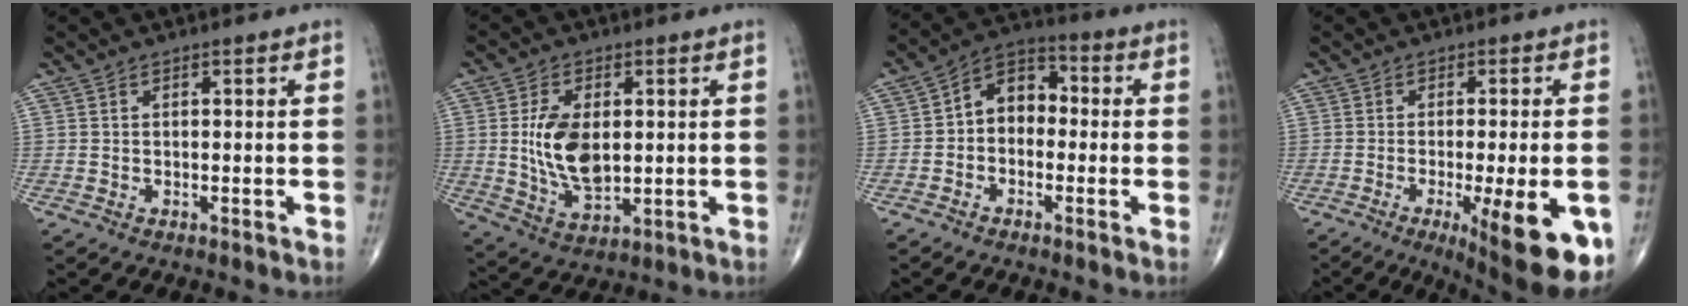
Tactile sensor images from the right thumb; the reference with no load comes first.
{"total": 11.0, "force": [0.9, 6.1, 9.1], "torque": [-0.166, -0.014, 0.027]}
{"total": 7.9, "force": [-0.6, 5.9, 5.3], "torque": [-0.054, 0.031, -0.030]}
{"total": 16.4, "force": [-6.5, 4.2, 14.4], "torque": [-0.146, -0.008, -0.078]}